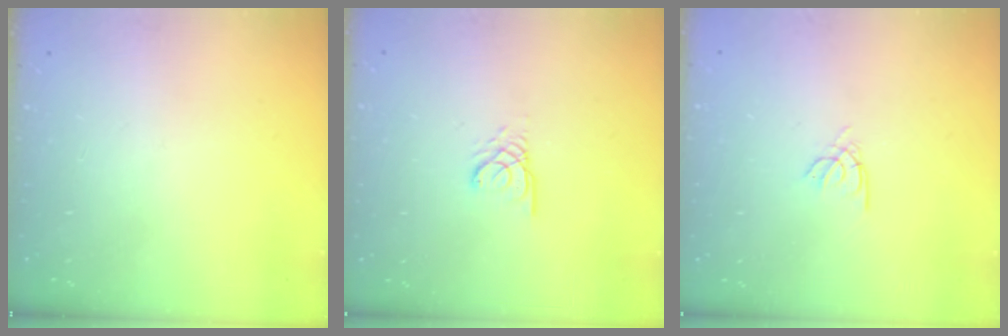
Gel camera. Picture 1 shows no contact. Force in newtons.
{"total": 2.4, "press": 2.4, "slide": 0.1}
{"total": 2.1, "press": 2.1, "slide": 0.2}